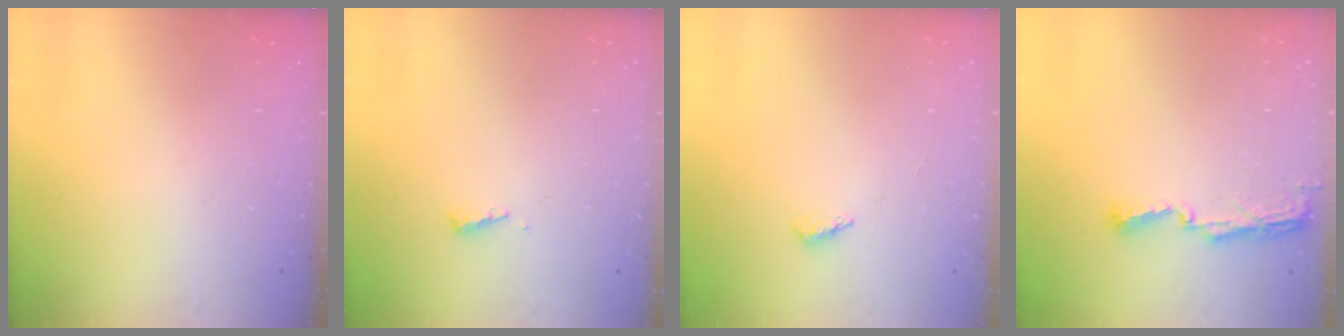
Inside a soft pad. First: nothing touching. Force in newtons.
{"total": 3.6, "press": 3.6, "slide": 0.4}
{"total": 2.3, "press": 2.2, "slide": 0.8}
{"total": 5.8, "press": 5.8, "slide": 0.5}